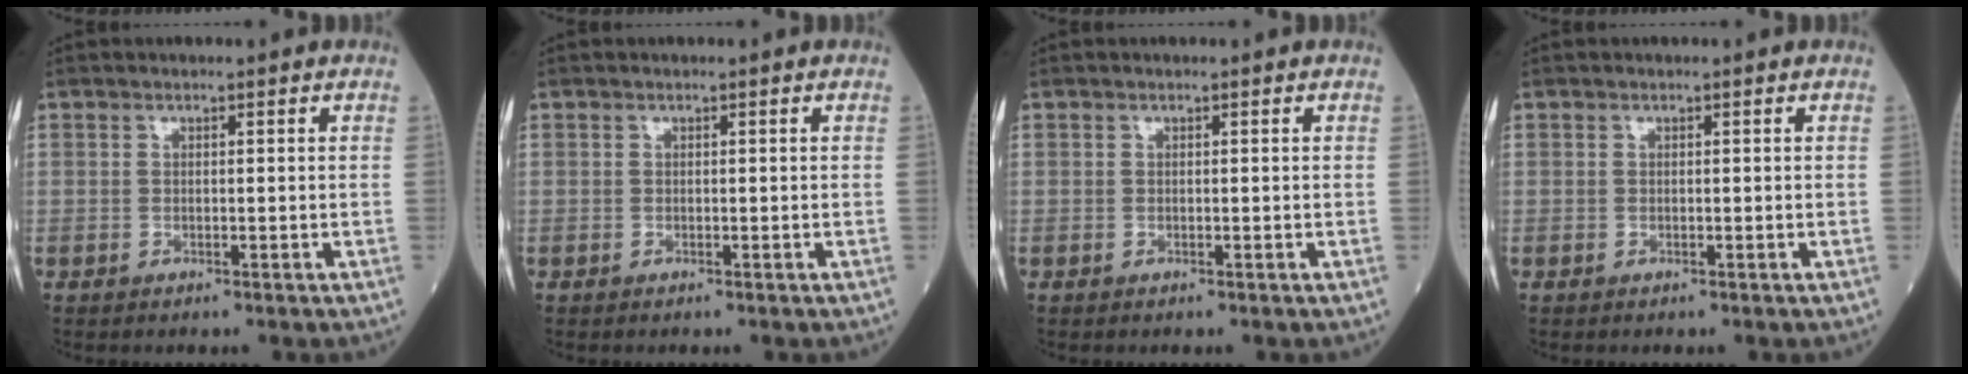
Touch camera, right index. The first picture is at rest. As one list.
[{"total": 0.0}, {"total": 0.0}, {"total": 0.0}]